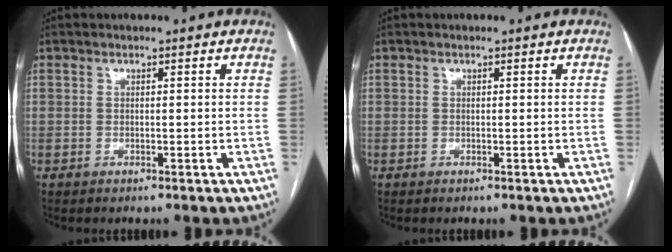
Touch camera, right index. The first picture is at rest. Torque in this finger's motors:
{"motor_torque": [0.00, 0.00, 0.00, 0.00]}